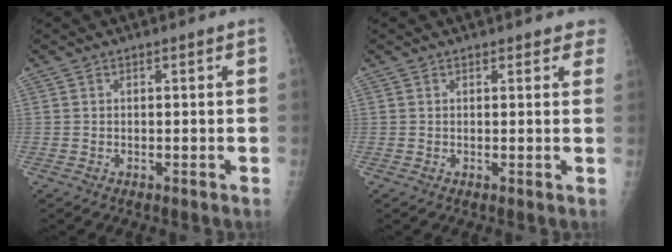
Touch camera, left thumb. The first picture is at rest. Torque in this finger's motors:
{"motor_torque": [-0.27, 0.04, -0.03, 0.05, 0.02]}